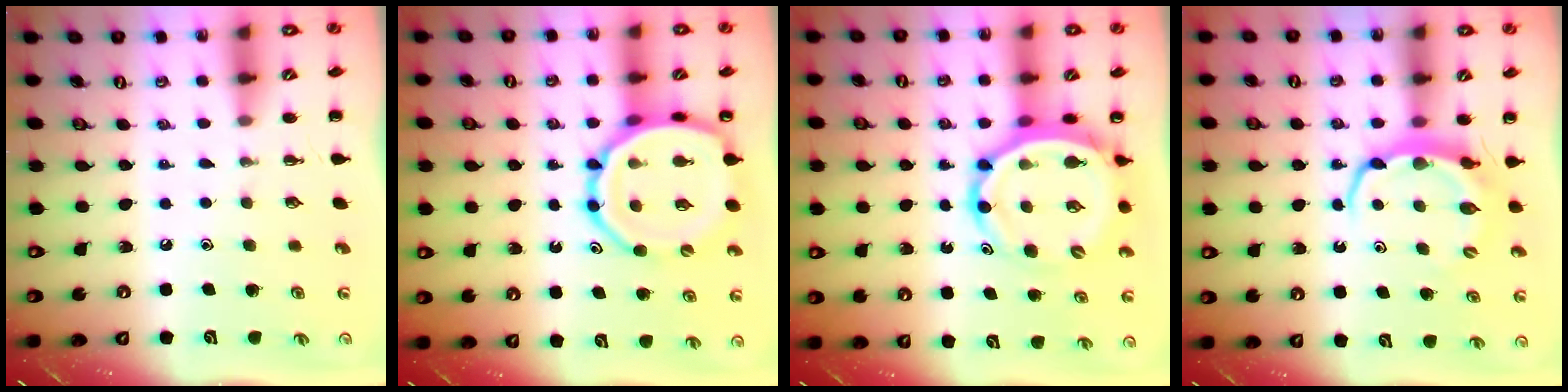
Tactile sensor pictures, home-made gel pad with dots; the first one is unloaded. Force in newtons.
{"total": 15.8, "press": 15.5, "slide": 2.9}
{"total": 10.1, "press": 9.5, "slide": 3.3}
{"total": 6.2, "press": 6.2, "slide": 0.3}